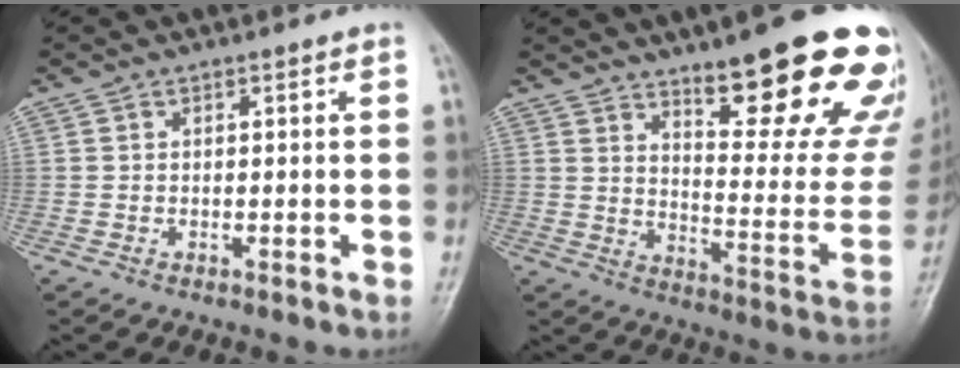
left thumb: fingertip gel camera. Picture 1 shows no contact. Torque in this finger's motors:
{"motor_torque": [2.25, 2.24, 1.56, -1.21, 0.13]}